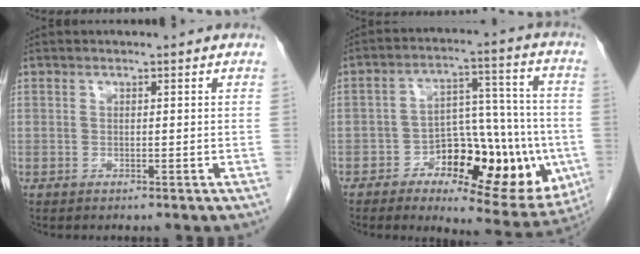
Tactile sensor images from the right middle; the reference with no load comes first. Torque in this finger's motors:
{"motor_torque": [1.07, -1.03, 0.16, 0.07]}